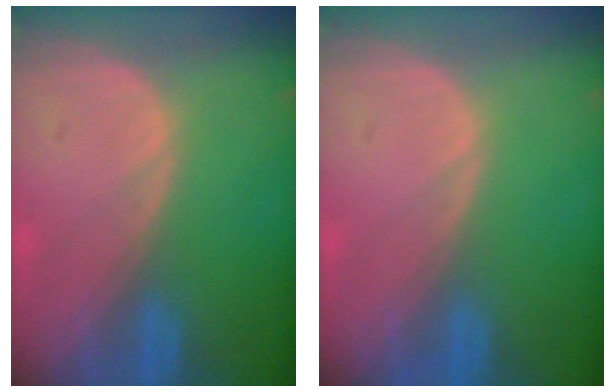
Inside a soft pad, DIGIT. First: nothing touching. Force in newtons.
{"total": 0.0}